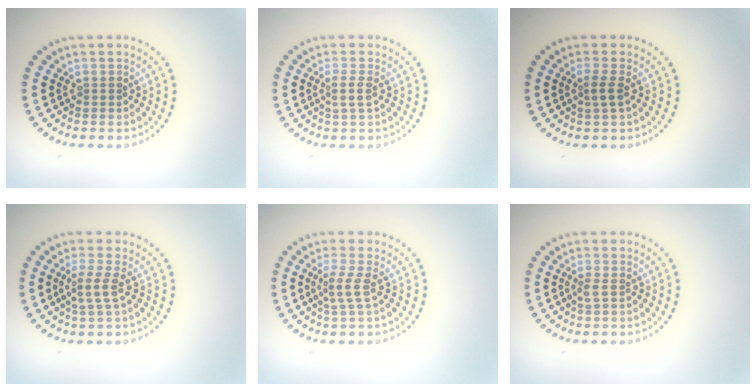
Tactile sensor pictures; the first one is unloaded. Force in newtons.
{"total": 1.5, "press": 1.1, "slide": 1.0}
{"total": 1.4, "press": 1.1, "slide": 0.8}
{"total": 2.0, "press": 1.5, "slide": 1.3}
{"total": 2.0, "press": 1.3, "slide": 1.5}
{"total": 0.9, "press": 0.6, "slide": 0.6}